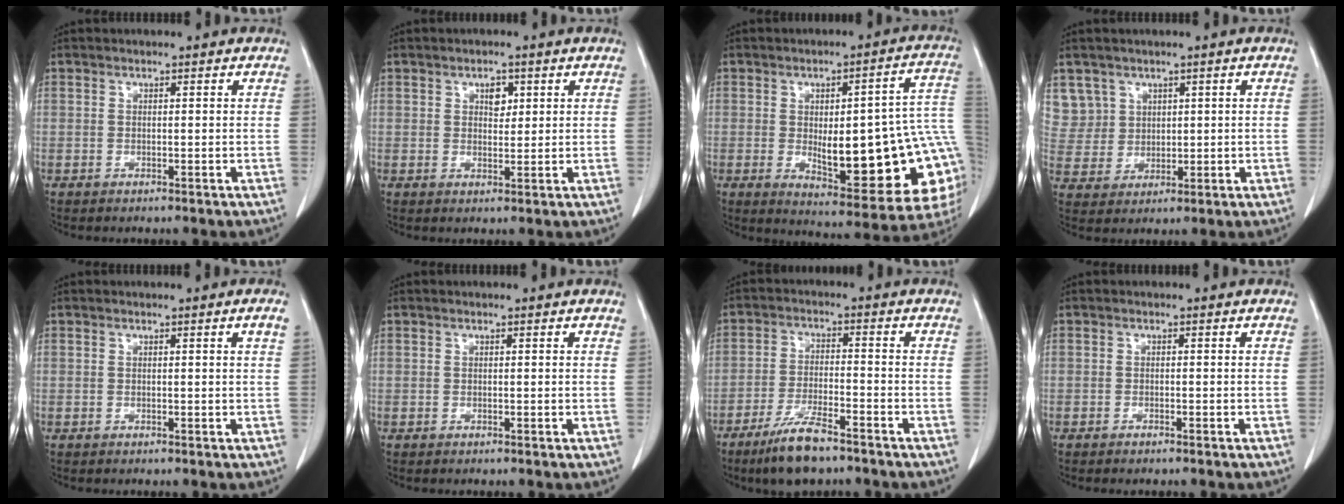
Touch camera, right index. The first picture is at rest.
{"total": 2.6, "force": [1.2, 1.6, 1.8], "torque": [-0.023, 0.000, 0.017]}
{"total": 22.8, "force": [-1.9, 6.0, 22.0], "torque": [-0.215, 0.018, -0.003]}
{"total": 6.8, "force": [3.6, 5.8, -0.2], "torque": [0.003, 0.013, 0.084]}
{"total": 1.0, "force": [0.5, -0.3, 0.8], "torque": [-0.015, -0.003, 0.007]}
{"total": 0.0}
{"total": 8.2, "force": [-6.1, 1.4, 5.3], "torque": [-0.106, -0.016, -0.111]}
{"total": 0.7, "force": [-0.5, 0.1, 0.4], "torque": [-0.011, -0.002, -0.008]}